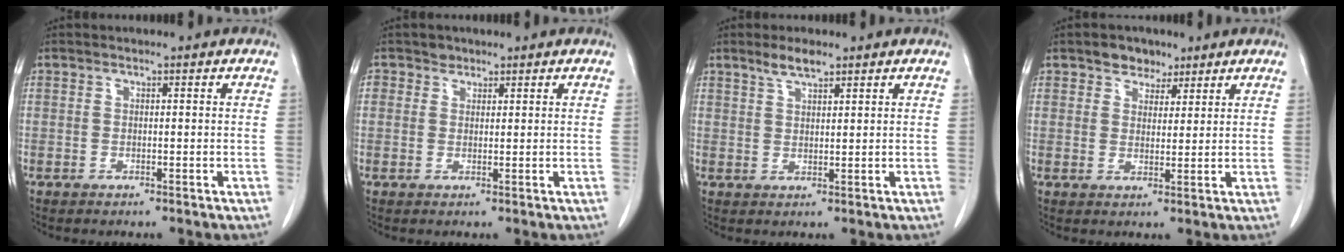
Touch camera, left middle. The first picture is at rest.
{"total": 1.5, "force": [1.0, 1.1, 0.0], "torque": [0.006, -0.002, 0.012]}
{"total": 3.3, "force": [2.6, 0.6, 1.9], "torque": [-0.043, 0.002, 0.051]}
{"total": 3.8, "force": [2.8, 2.5, 1.0], "torque": [-0.013, 0.004, 0.045]}